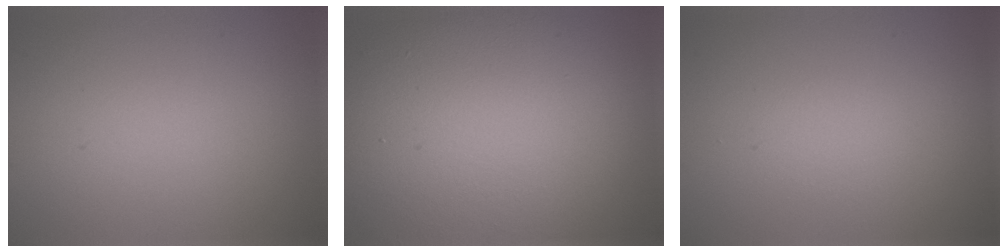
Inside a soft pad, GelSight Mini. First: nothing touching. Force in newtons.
{"total": 14.9, "press": 14.9, "slide": 0.8}
{"total": 2.6, "press": 2.6, "slide": 0.3}